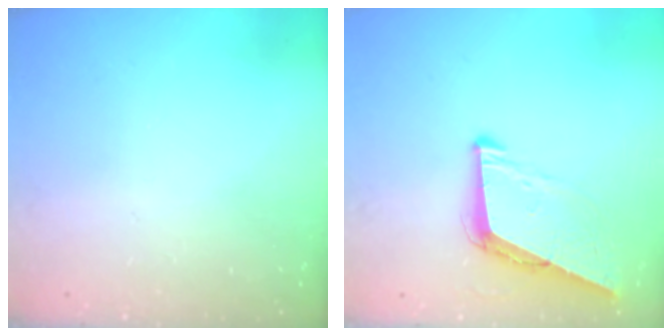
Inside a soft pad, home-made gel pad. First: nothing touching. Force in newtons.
{"total": 7.4, "press": 7.3, "slide": 1.4}